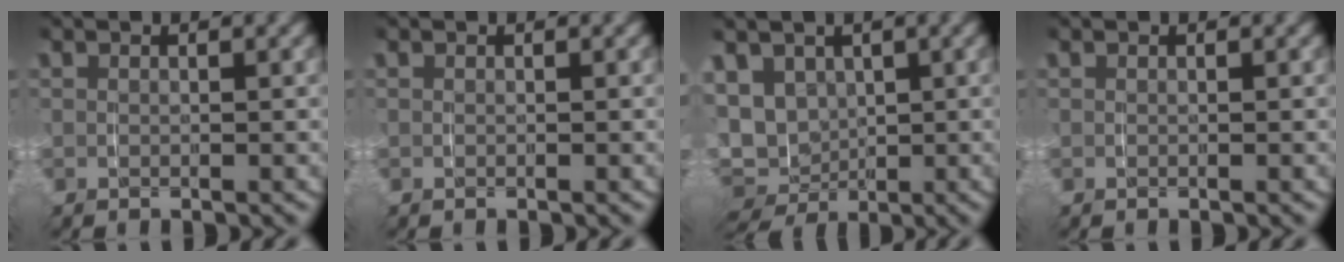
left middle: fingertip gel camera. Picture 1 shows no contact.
{"total": 0.0}
{"total": 9.2, "force": [-0.3, 8.5, 3.4], "torque": [-0.126, -0.047, 0.009]}
{"total": 0.0}